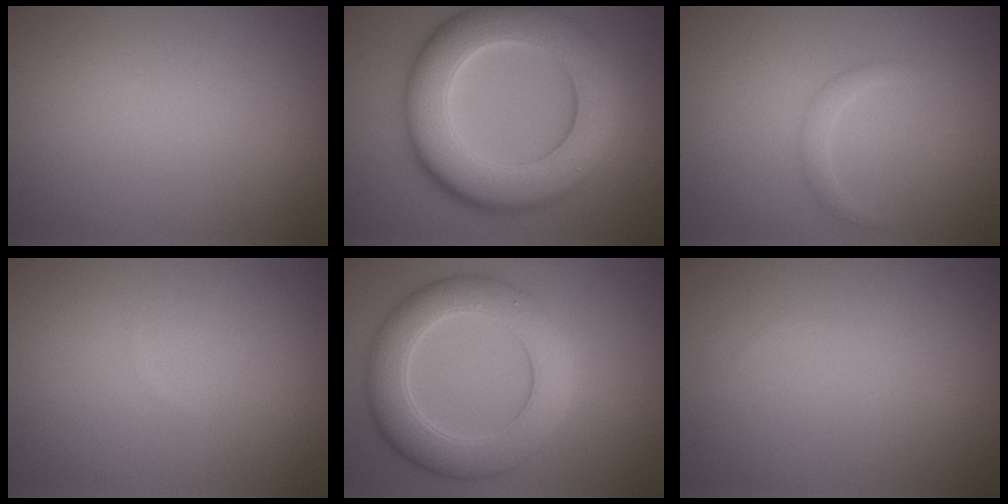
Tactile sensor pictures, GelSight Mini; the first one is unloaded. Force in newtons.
{"total": 11.1, "press": 11.0, "slide": 0.7}
{"total": 1.0, "press": 1.0, "slide": 0.1}
{"total": 0.0}
{"total": 7.1, "press": 7.1, "slide": 0.1}
{"total": 0.0}